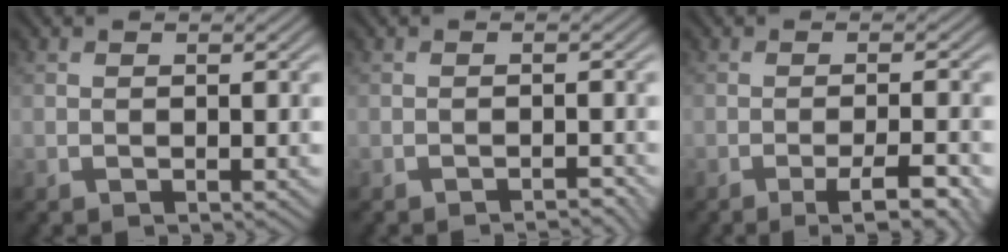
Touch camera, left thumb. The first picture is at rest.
{"total": 1.3, "force": [-1.2, 0.1, 0.5], "torque": [0.002, 0.007, -0.022]}
{"total": 6.2, "force": [-3.4, 1.0, 5.1], "torque": [-0.075, 0.012, -0.047]}